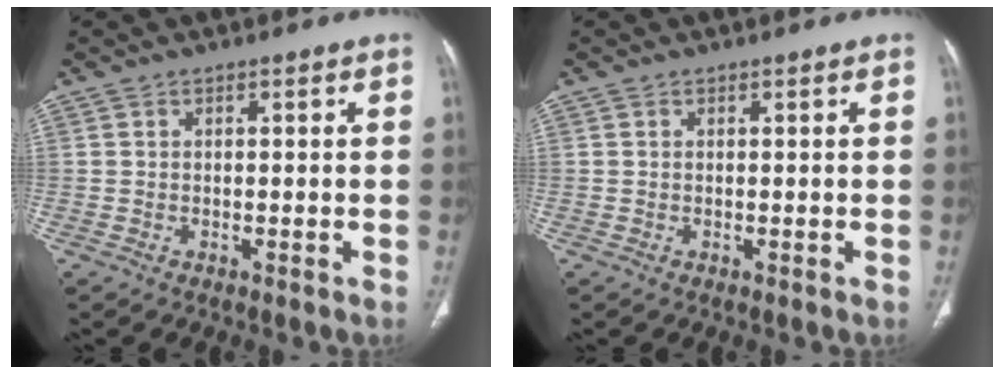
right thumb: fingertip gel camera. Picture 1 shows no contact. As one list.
[{"total": 0.0}]